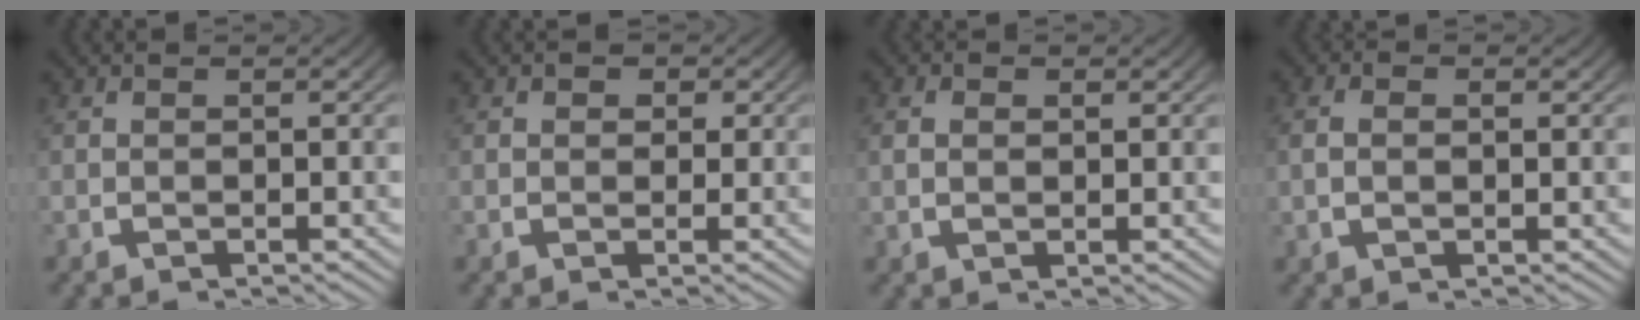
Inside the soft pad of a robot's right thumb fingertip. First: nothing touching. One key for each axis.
{"total": 1.6, "fx": 0.5, "fy": 1.4, "fz": 0.6, "tx": -0.004, "ty": -0.010, "tz": 0.009}
{"total": 1.3, "fx": 0.5, "fy": 0.7, "fz": 1.0, "tx": -0.016, "ty": -0.003, "tz": 0.014}
{"total": 1.9, "fx": 0.2, "fy": 1.0, "fz": 1.6, "tx": -0.035, "ty": -0.001, "tz": 0.008}